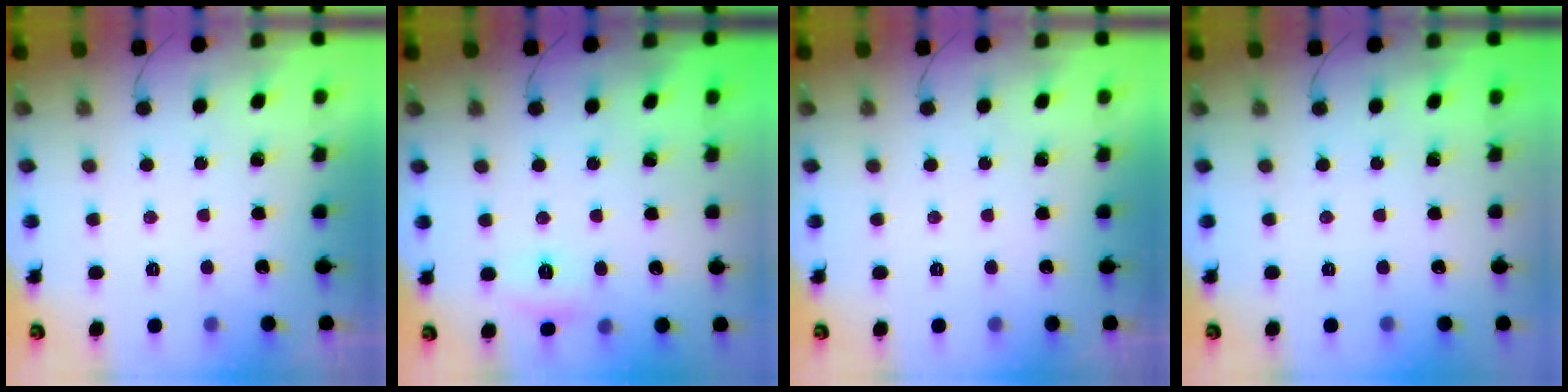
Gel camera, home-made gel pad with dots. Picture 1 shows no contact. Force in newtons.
{"total": 5.2, "press": 5.1, "slide": 1.1}
{"total": 0.0}
{"total": 0.0}